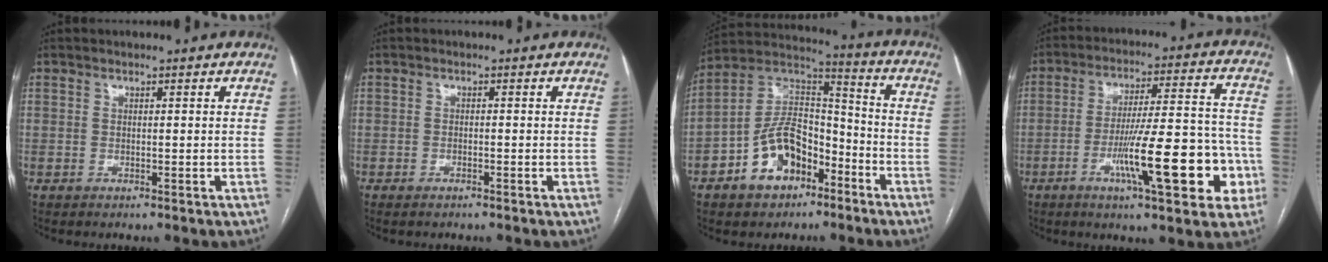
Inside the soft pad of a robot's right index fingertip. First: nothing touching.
{"total": 1.1, "force": [-0.9, 0.3, 0.5], "torque": [-0.011, -0.002, -0.011]}
{"total": 12.9, "force": [-6.5, 7.6, 8.2], "torque": [-0.165, 0.030, -0.113]}
{"total": 17.1, "force": [-6.0, 3.1, 15.7], "torque": [-0.227, 0.019, -0.084]}